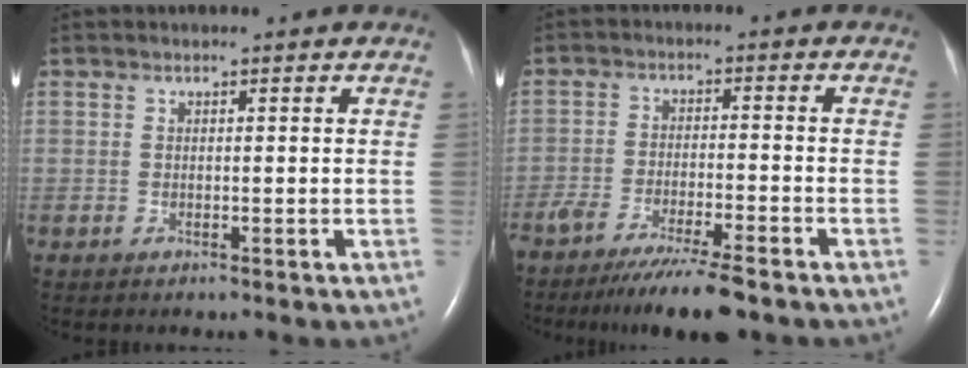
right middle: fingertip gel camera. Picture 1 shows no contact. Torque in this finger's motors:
{"motor_torque": [1.08, -1.06, 0.15, 0.06]}